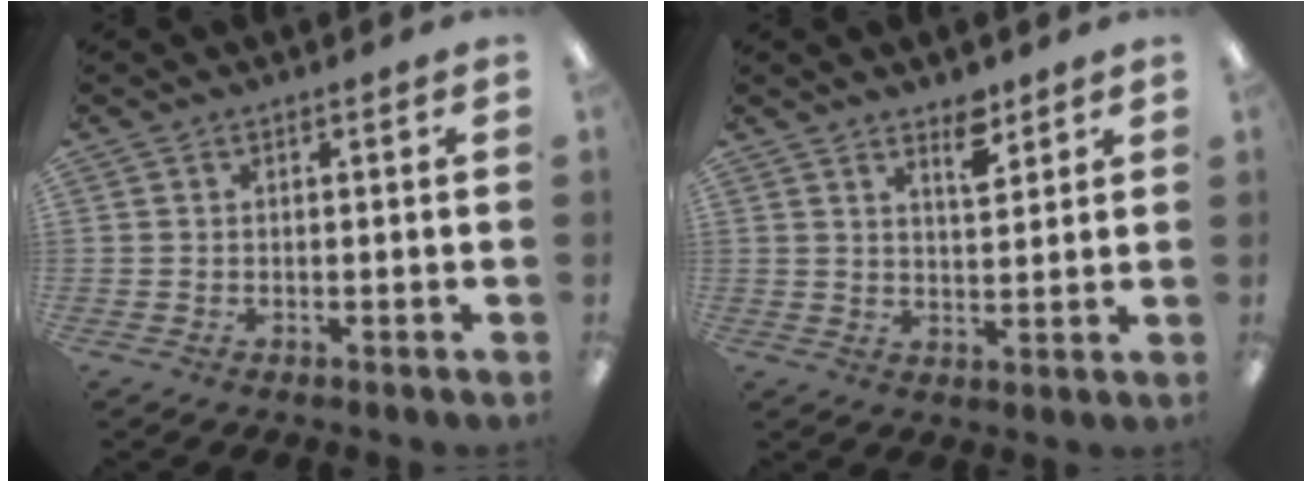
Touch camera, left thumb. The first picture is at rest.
{"total": 5.7, "force": [4.3, 2.2, 3.0], "torque": [-0.029, -0.027, 0.070]}